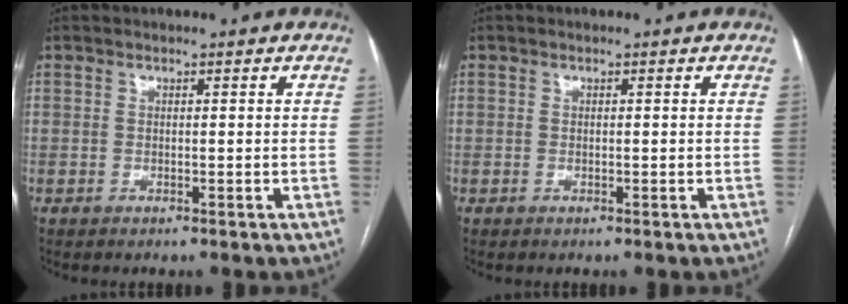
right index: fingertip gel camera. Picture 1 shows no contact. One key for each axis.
{"total": 0.0}